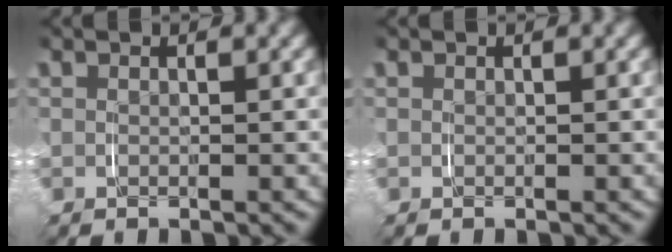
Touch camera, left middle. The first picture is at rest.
{"total": 0.0}